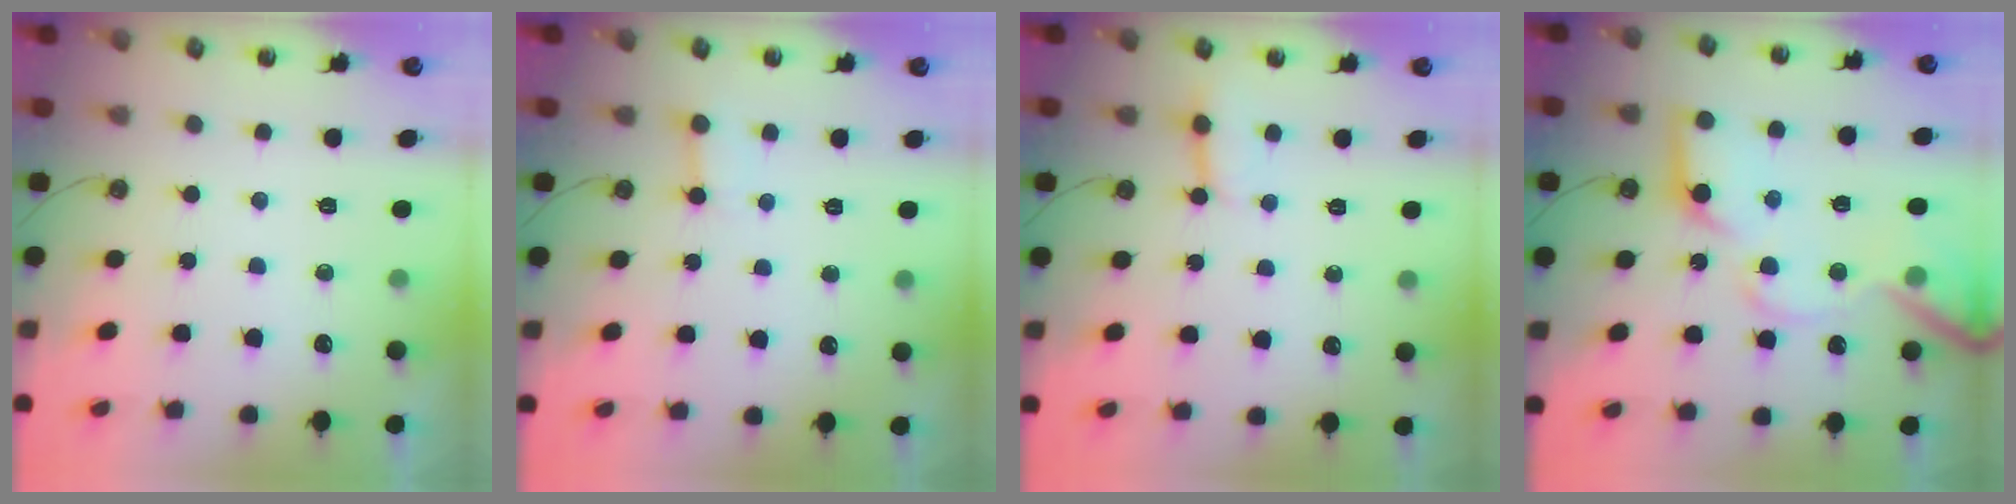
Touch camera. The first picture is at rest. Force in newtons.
{"total": 2.9, "press": 2.9, "slide": 0.3}
{"total": 4.8, "press": 4.8, "slide": 0.5}
{"total": 19.7, "press": 19.5, "slide": 2.7}